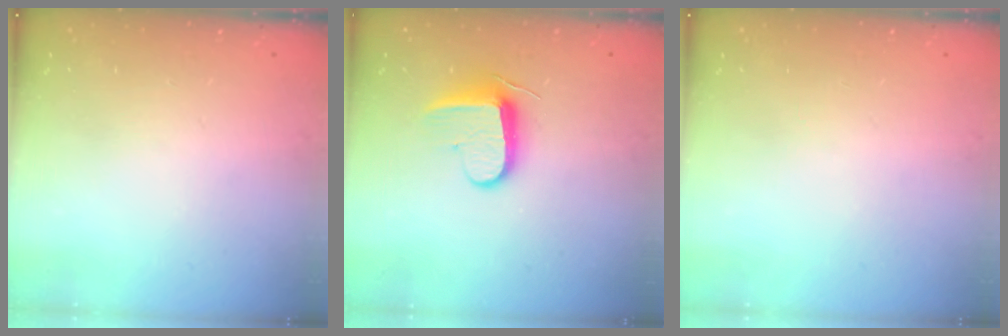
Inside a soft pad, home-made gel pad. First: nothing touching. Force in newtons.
{"total": 9.3, "press": 9.3, "slide": 0.6}
{"total": 0.0}